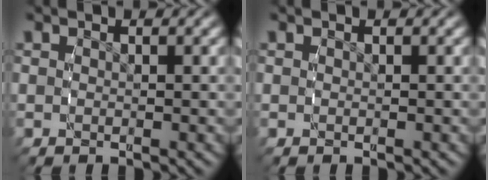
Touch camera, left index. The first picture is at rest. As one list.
[{"total": 0.0}]